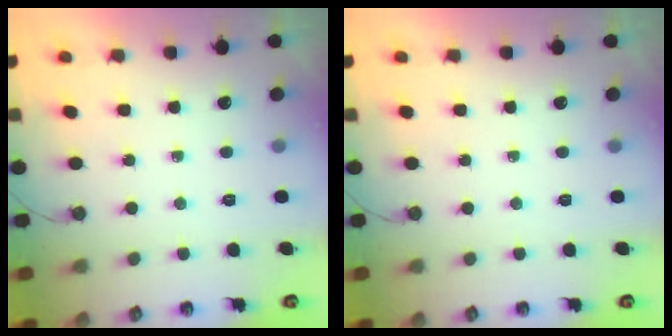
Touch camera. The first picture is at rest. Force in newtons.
{"total": 0.0}